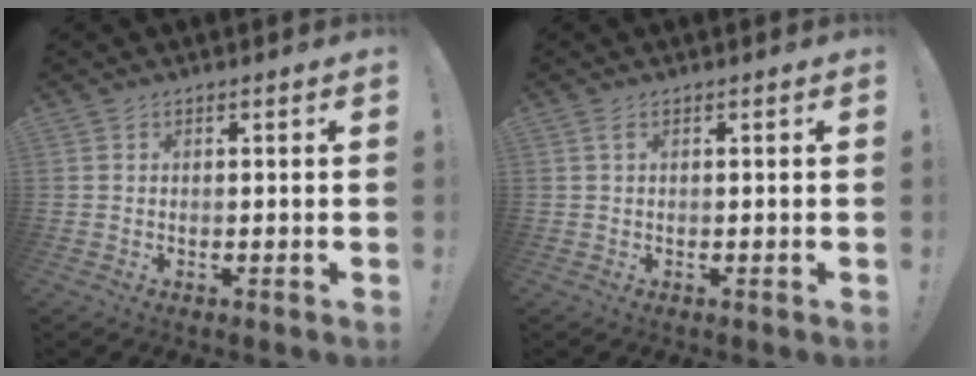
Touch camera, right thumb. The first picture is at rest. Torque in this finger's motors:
{"motor_torque": [-0.02, 0.02, 0.02, -0.04, 0.00]}